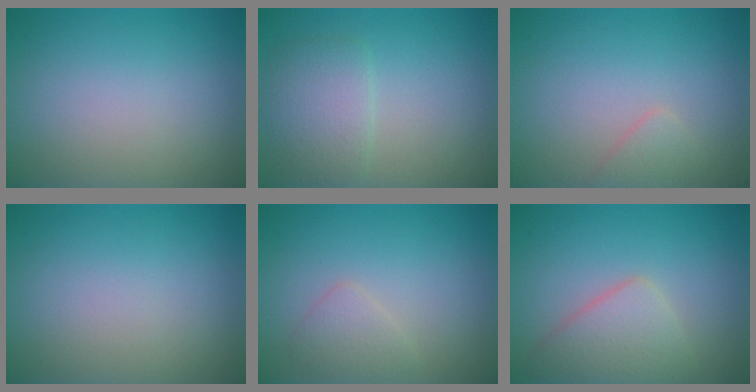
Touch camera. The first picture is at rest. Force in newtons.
{"total": 3.2, "press": 3.2, "slide": 0.1}
{"total": 1.2, "press": 1.2, "slide": 0.1}
{"total": 0.0}
{"total": 1.5, "press": 1.5, "slide": 0.1}
{"total": 3.6, "press": 3.6, "slide": 0.2}